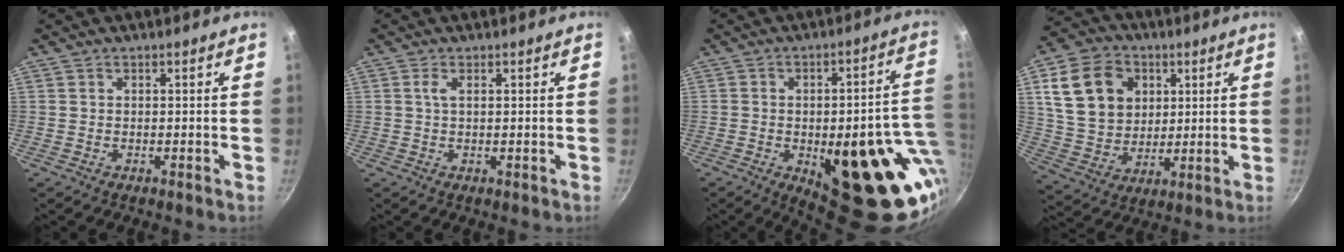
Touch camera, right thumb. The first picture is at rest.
{"total": 1.7, "force": [0.4, 0.4, 1.6], "torque": [-0.032, 0.000, 0.007]}
{"total": 26.1, "force": [-6.3, 10.9, 22.9], "torque": [-0.231, 0.008, -0.069]}
{"total": 17.0, "force": [5.1, 13.2, 9.4], "torque": [-0.152, -0.005, 0.098]}